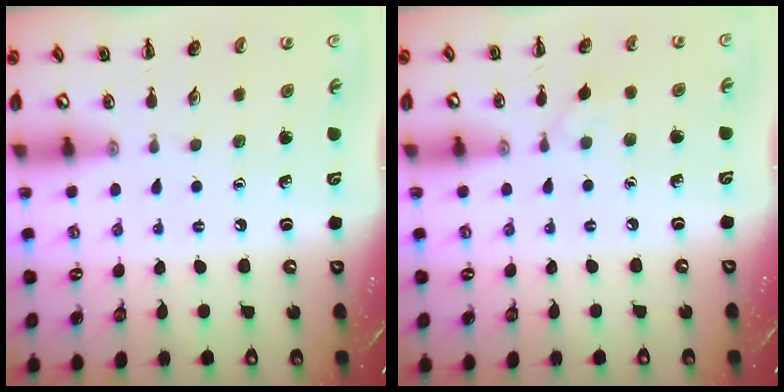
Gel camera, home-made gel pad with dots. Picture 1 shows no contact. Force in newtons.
{"total": 2.9, "press": 2.6, "slide": 1.1}